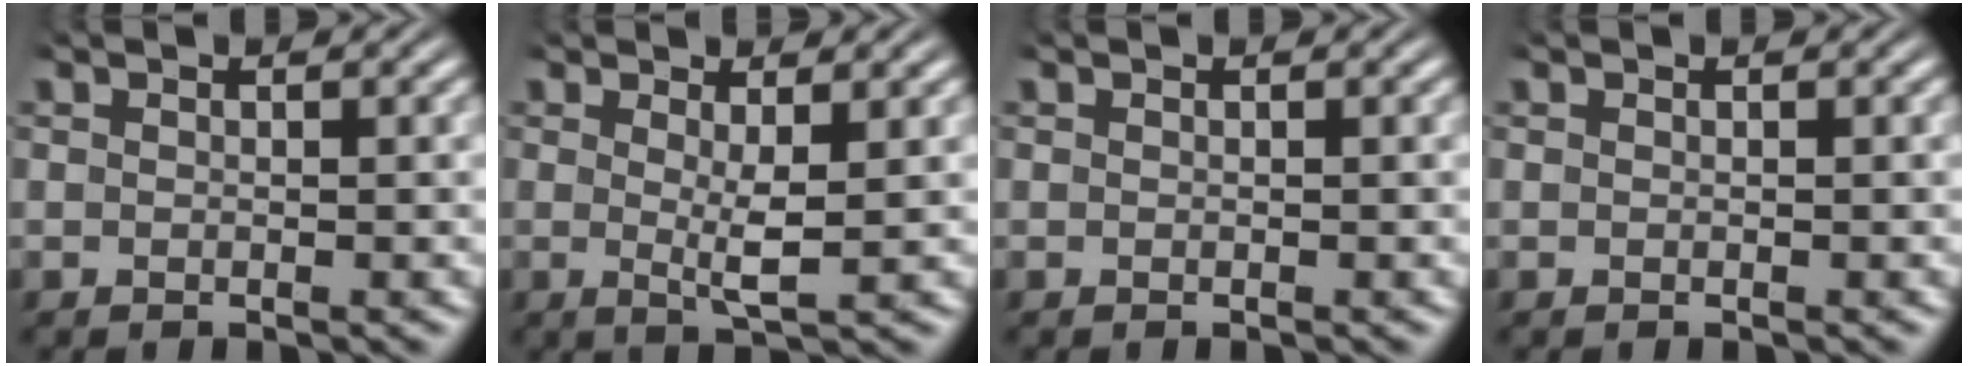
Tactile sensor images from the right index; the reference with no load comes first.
{"total": 2.5, "force": [0.5, 0.1, 2.4], "torque": [-0.046, -0.015, 0.014]}
{"total": 0.0}
{"total": 0.0}